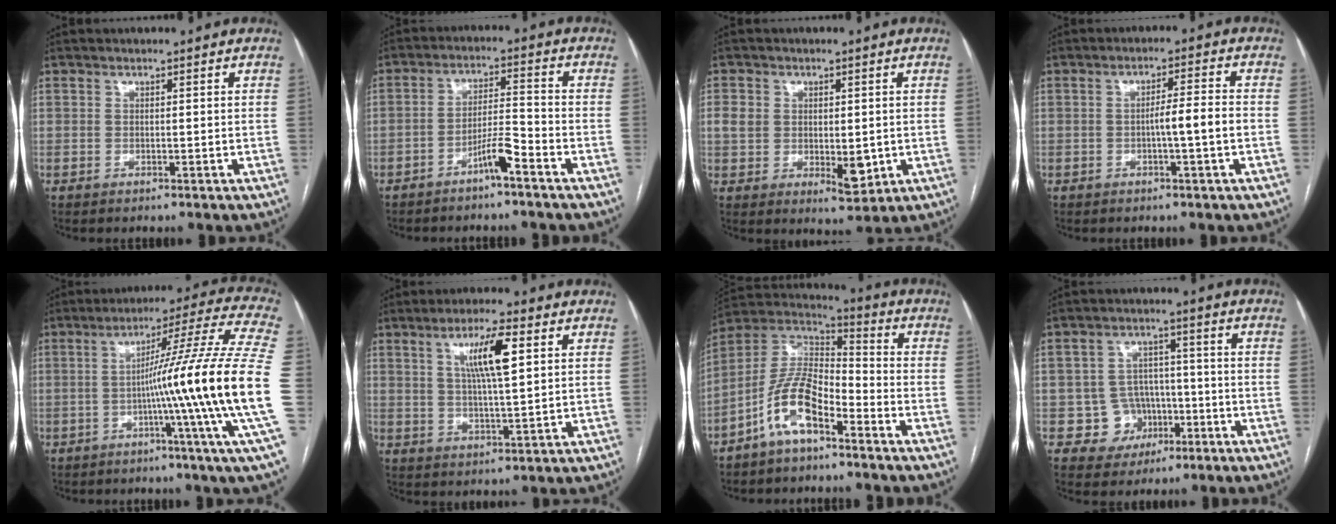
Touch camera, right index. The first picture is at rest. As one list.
[{"total": 5.2, "force": [-3.4, 0.2, 3.9], "torque": [-0.070, 0.008, -0.063]}, {"total": 6.9, "force": [0.0, 4.5, 5.2], "torque": [-0.076, -0.003, 0.014]}, {"total": 4.6, "force": [-0.9, -0.1, 4.5], "torque": [-0.070, 0.007, -0.014]}, {"total": 21.3, "force": [-3.2, -3.7, 20.8], "torque": [-0.261, -0.006, -0.072]}, {"total": 8.3, "force": [3.1, 0.8, 7.6], "torque": [-0.138, 0.003, 0.054]}, {"total": 11.2, "force": [-6.2, 4.3, 8.2], "torque": [-0.176, 0.020, -0.120]}, {"total": 6.8, "force": [-2.1, 6.4, 0.5], "torque": [0.006, 0.017, -0.027]}]